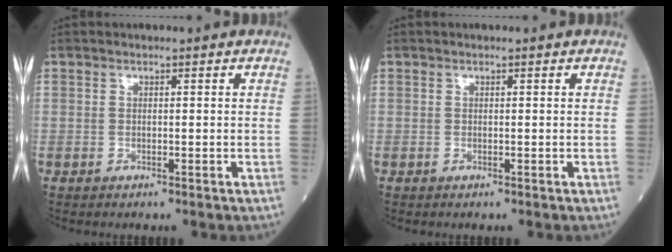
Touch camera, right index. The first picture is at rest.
{"total": 0.0}